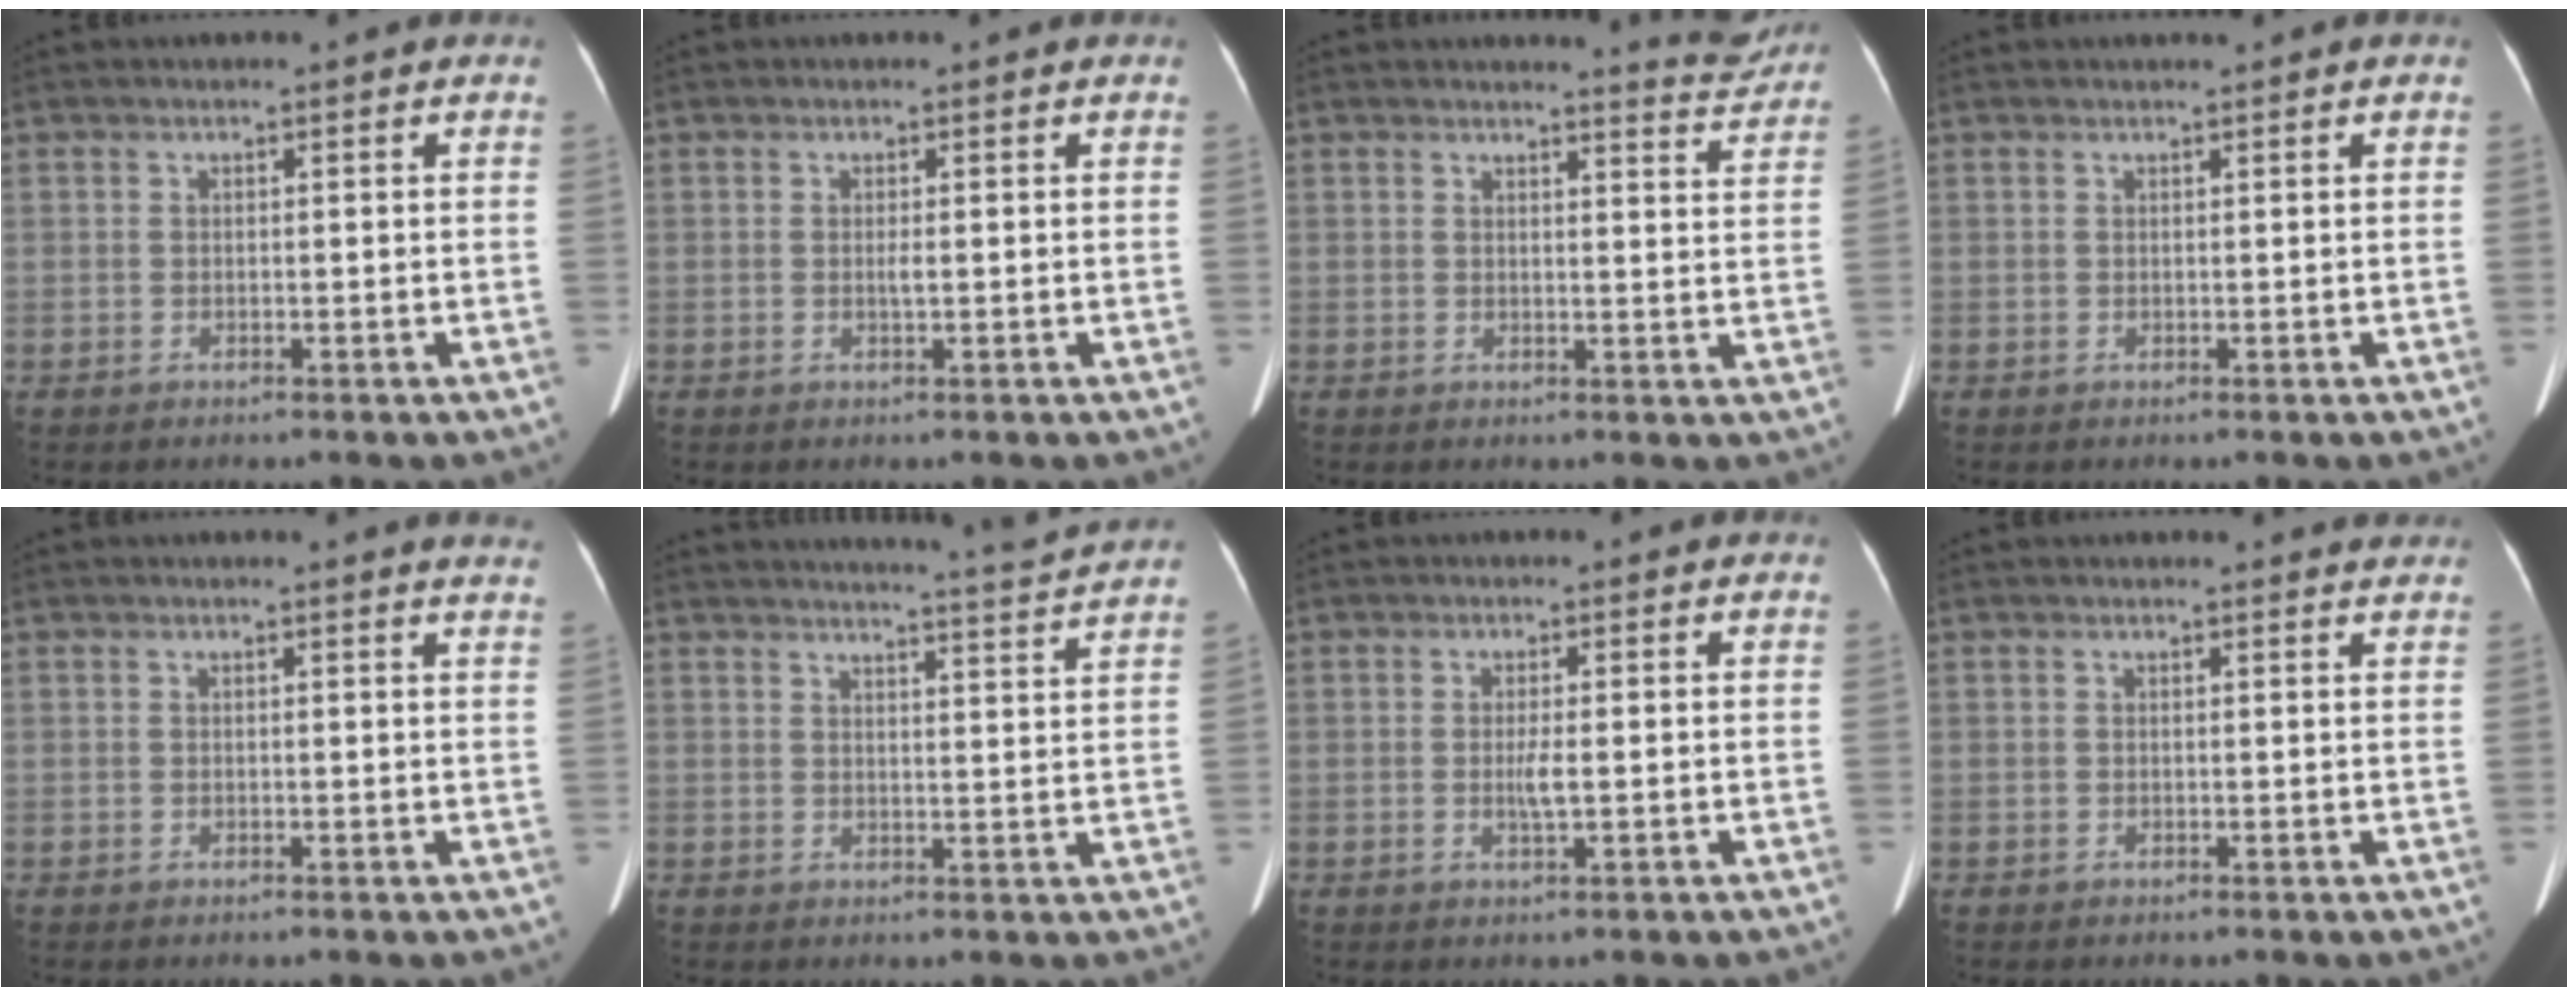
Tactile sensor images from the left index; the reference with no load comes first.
{"total": 0.8, "force": [0.0, 0.0, 0.8], "torque": [-0.016, -0.002, 0.001]}
{"total": 4.5, "force": [4.5, -0.1, 0.0], "torque": [-0.006, -0.029, 0.041]}
{"total": 1.1, "force": [0.9, 0.0, 0.7], "torque": [-0.006, 0.013, 0.016]}
{"total": 3.4, "force": [3.3, -0.1, 1.0], "torque": [-0.013, -0.011, 0.015]}
{"total": 8.5, "force": [8.1, -2.2, 1.6], "torque": [-0.031, -0.030, 0.100]}
{"total": 1.9, "force": [-0.2, 0.1, 1.9], "torque": [-0.040, -0.003, -0.001]}
{"total": 3.7, "force": [3.6, 0.5, 0.6], "torque": [-0.008, 0.000, 0.028]}